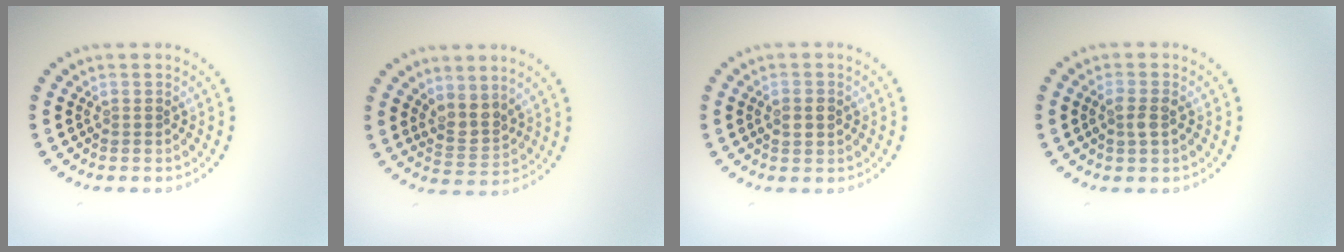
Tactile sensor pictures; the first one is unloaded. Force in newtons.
{"total": 2.6, "press": 2.0, "slide": 1.6}
{"total": 2.0, "press": 2.0, "slide": 0.1}
{"total": 1.6, "press": 1.6, "slide": 0.4}